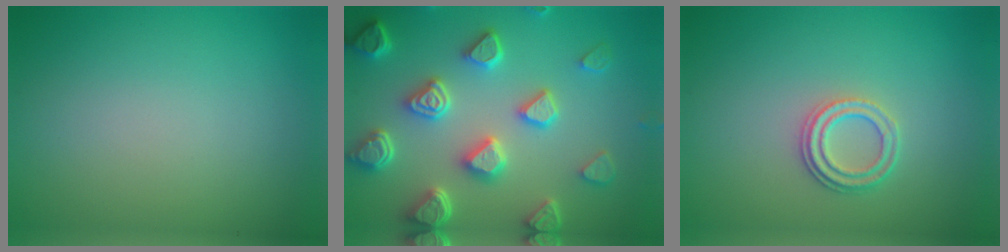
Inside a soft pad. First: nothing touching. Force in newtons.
{"total": 6.7, "press": 5.5, "slide": 3.7}
{"total": 2.3, "press": 2.1, "slide": 1.0}